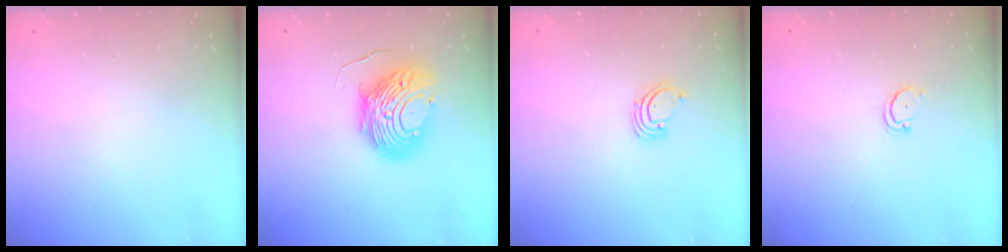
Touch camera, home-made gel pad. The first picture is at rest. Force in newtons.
{"total": 10.5, "press": 10.4, "slide": 1.0}
{"total": 1.4, "press": 1.4, "slide": 0.1}
{"total": 2.3, "press": 2.3, "slide": 0.2}